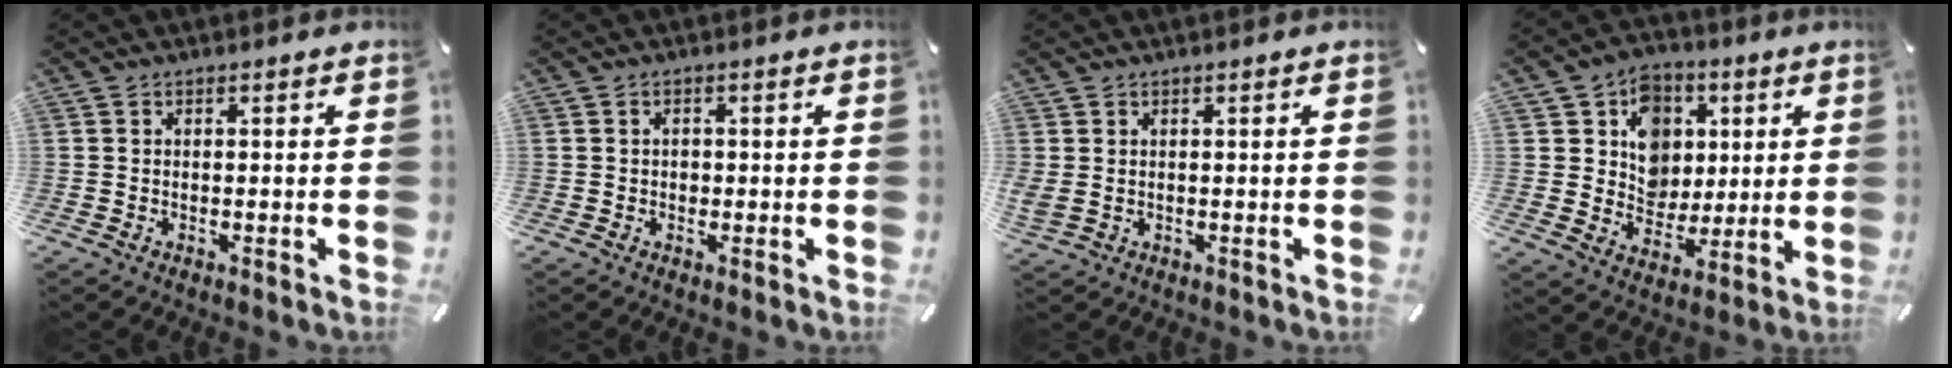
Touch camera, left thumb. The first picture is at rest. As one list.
[{"total": 1.3, "force": [-0.1, 1.0, 0.8], "torque": [-0.017, 0.004, -0.004]}, {"total": 1.7, "force": [0.4, 1.2, 1.1], "torque": [-0.024, 0.000, 0.008]}, {"total": 11.8, "force": [2.8, 10.7, 4.0], "torque": [-0.052, -0.020, 0.055]}]